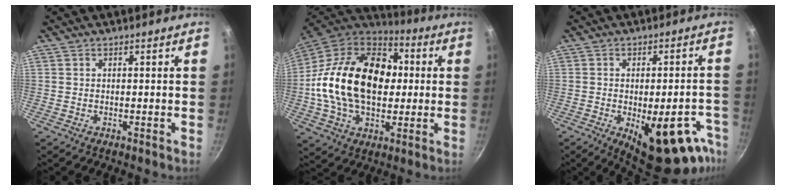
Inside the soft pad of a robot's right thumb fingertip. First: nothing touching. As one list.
[{"total": 26.8, "force": [1.6, 18.1, 19.7], "torque": [-0.321, 0.030, 0.020]}, {"total": 18.4, "force": [-8.5, 7.7, 14.4], "torque": [-0.122, 0.018, -0.103]}]